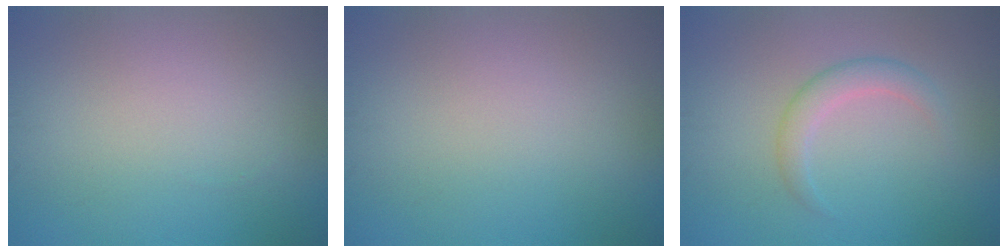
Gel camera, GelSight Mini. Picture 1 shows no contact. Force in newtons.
{"total": 0.0}
{"total": 2.3, "press": 2.3, "slide": 0.2}